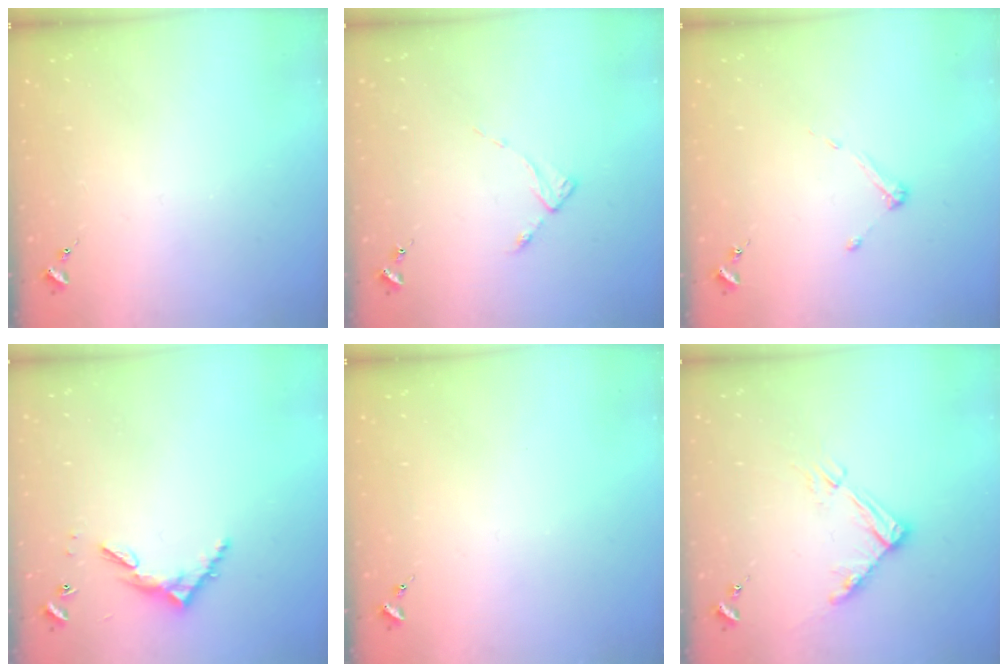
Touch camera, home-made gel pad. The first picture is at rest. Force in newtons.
{"total": 2.7, "press": 2.7, "slide": 0.4}
{"total": 3.2, "press": 3.2, "slide": 0.4}
{"total": 6.3, "press": 6.3, "slide": 0.5}
{"total": 0.0}
{"total": 9.8, "press": 9.8, "slide": 1.0}